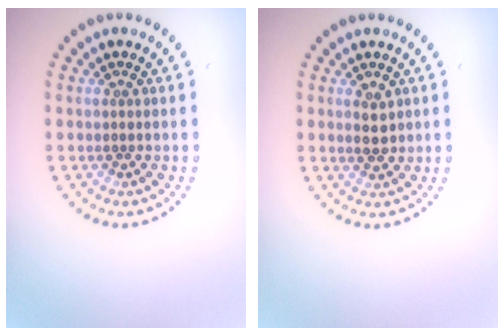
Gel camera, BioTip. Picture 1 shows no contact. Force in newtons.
{"total": 1.9, "press": 1.8, "slide": 0.3}